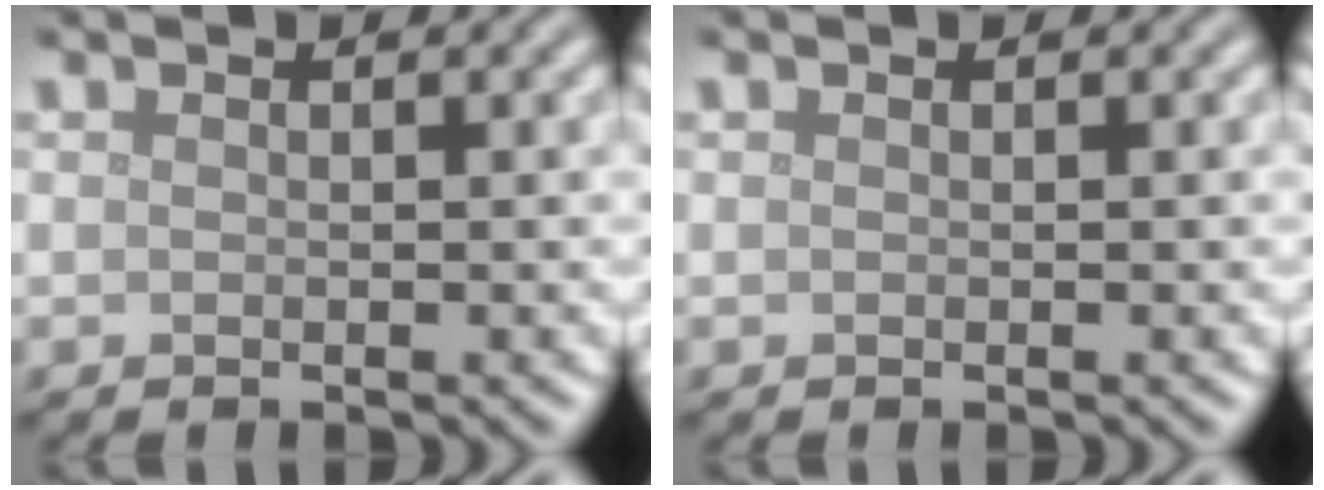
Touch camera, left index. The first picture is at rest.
{"total": 0.0}